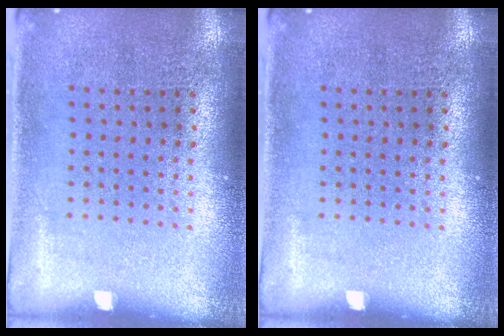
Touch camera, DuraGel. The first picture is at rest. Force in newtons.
{"total": 0.0}